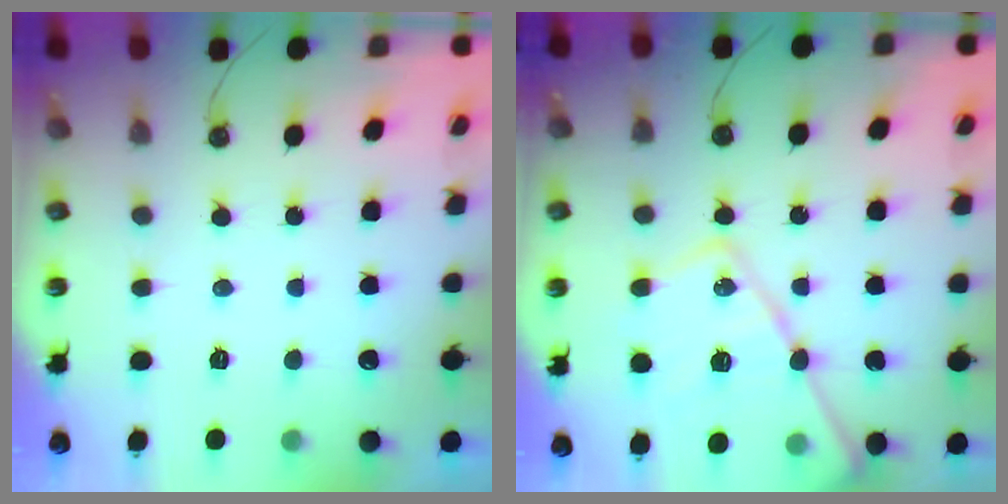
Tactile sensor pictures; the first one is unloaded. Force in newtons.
{"total": 19.3, "press": 19.2, "slide": 1.4}